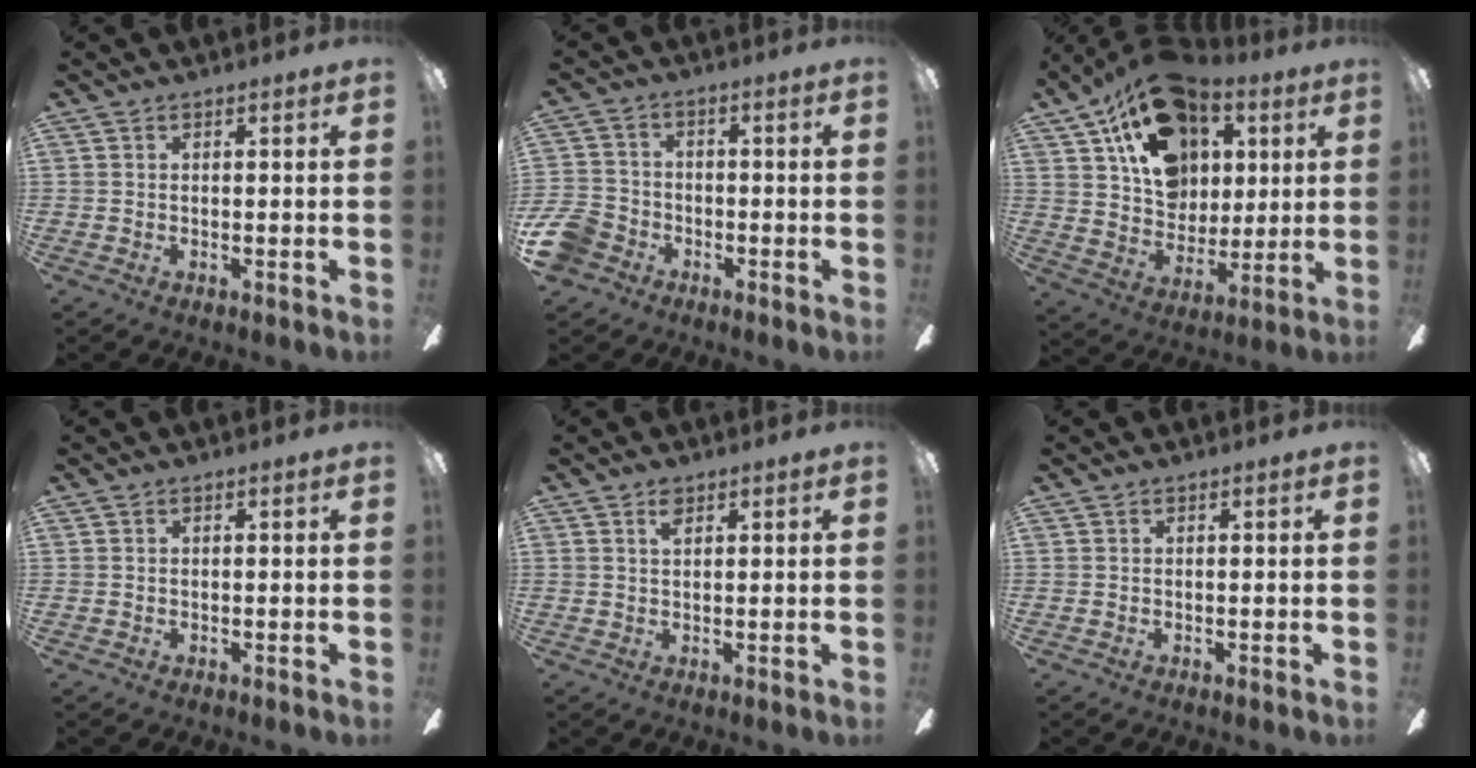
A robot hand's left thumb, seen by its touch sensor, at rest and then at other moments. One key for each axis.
{"total": 7.9, "fx": -4.1, "fy": 6.0, "fz": 3.1, "tx": -0.084, "ty": 0.031, "tz": -0.080}
{"total": 19.8, "fx": 10.6, "fy": 13.6, "fz": 9.7, "tx": -0.171, "ty": -0.043, "tz": 0.197}
{"total": 0.0}
{"total": 2.4, "fx": 1.6, "fy": 1.1, "fz": 1.5, "tx": -0.026, "ty": 0.000, "tz": 0.026}
{"total": 0.0}